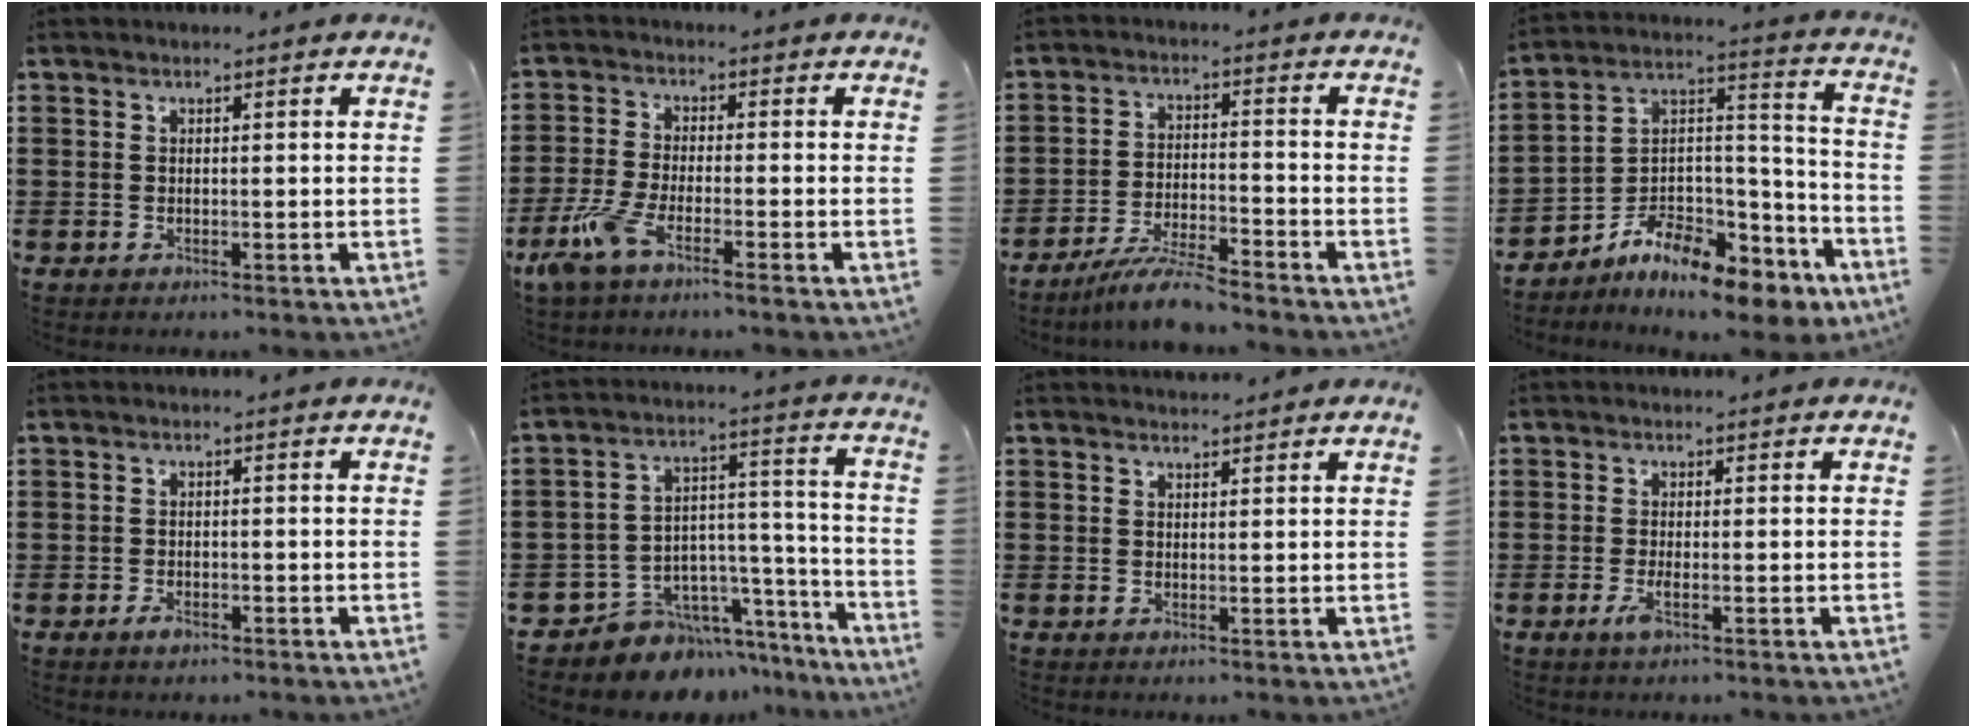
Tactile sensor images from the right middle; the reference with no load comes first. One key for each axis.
{"total": 5.4, "fx": -3.6, "fy": 0.8, "fz": 3.9, "tx": -0.106, "ty": -0.019, "tz": -0.072}
{"total": 6.2, "fx": -5.6, "fy": 0.1, "fz": 2.7, "tx": -0.056, "ty": -0.010, "tz": -0.106}
{"total": 10.4, "fx": -8.8, "fy": 3.0, "fz": 4.4, "tx": -0.084, "ty": 0.022, "tz": -0.174}
{"total": 1.5, "fx": -1.0, "fy": 0.6, "fz": 0.9, "tx": -0.019, "ty": -0.003, "tz": -0.018}
{"total": 7.4, "fx": -6.4, "fy": 3.9, "fz": 0.0, "tx": -0.001, "ty": 0.011, "tz": -0.116}
{"total": 1.3, "fx": 1.3, "fy": 0.2, "fz": 0.0, "tx": 0.005, "ty": -0.002, "tz": 0.022}
{"total": 2.2, "fx": -0.8, "fy": 0.2, "fz": 2.0, "tx": -0.042, "ty": -0.007, "tz": -0.016}